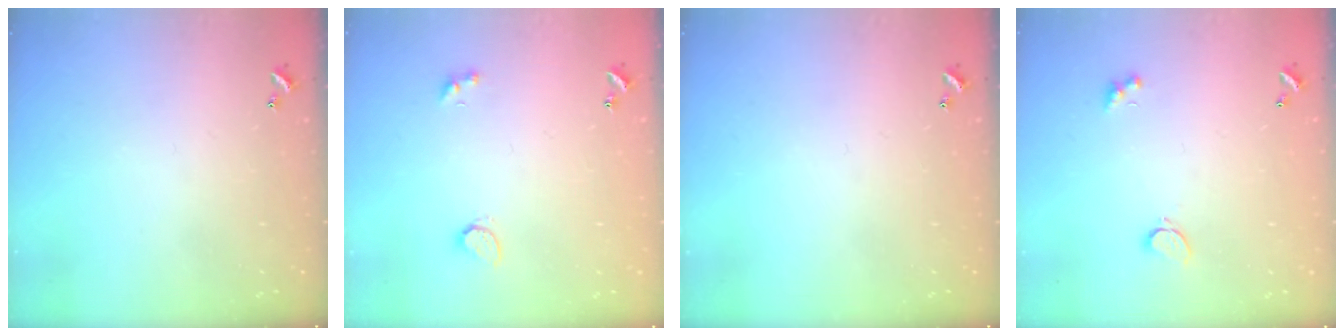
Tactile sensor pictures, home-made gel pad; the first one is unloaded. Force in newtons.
{"total": 2.4, "press": 2.4, "slide": 0.5}
{"total": 0.0}
{"total": 2.3, "press": 2.3, "slide": 0.6}